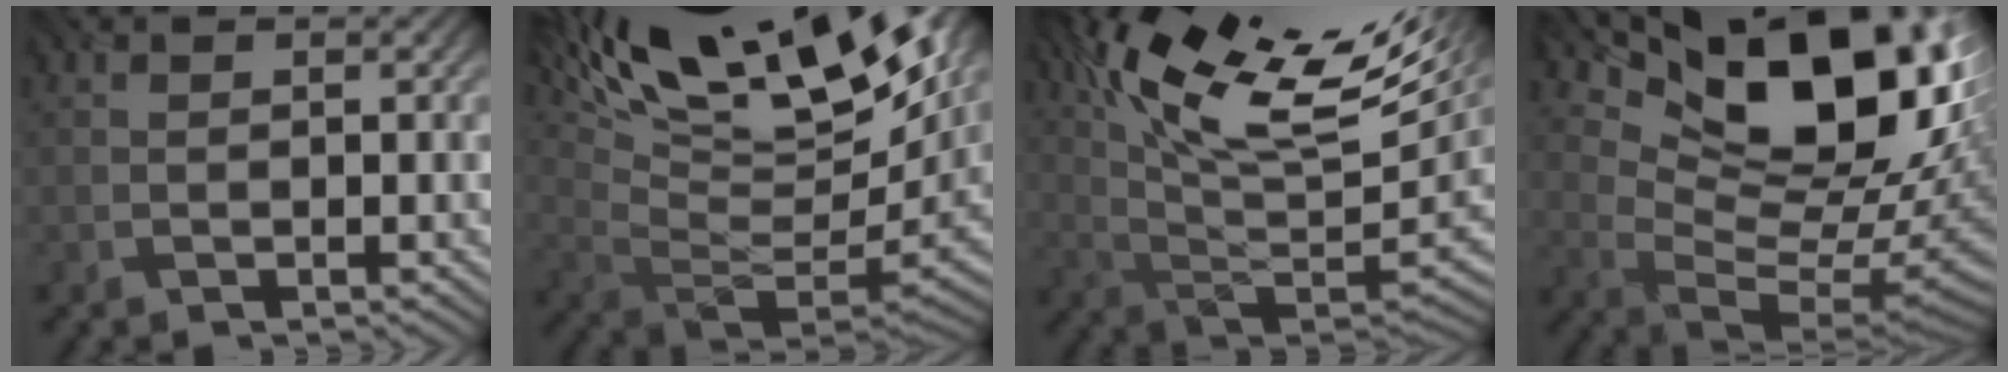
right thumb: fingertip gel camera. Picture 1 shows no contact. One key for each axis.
{"total": 20.2, "fx": 12.2, "fy": 6.6, "fz": 14.7, "tx": -0.242, "ty": 0.023, "tz": 0.192}
{"total": 21.1, "fx": 12.0, "fy": 6.3, "fz": 16.2, "tx": -0.301, "ty": 0.041, "tz": 0.191}
{"total": 19.5, "fx": 7.8, "fy": 10.3, "fz": 14.6, "tx": -0.213, "ty": 0.012, "tz": 0.146}